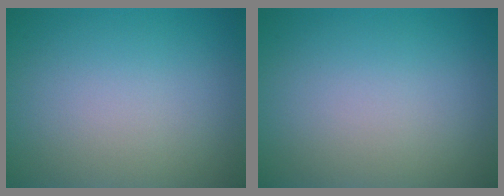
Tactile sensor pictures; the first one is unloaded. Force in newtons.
{"total": 0.0}